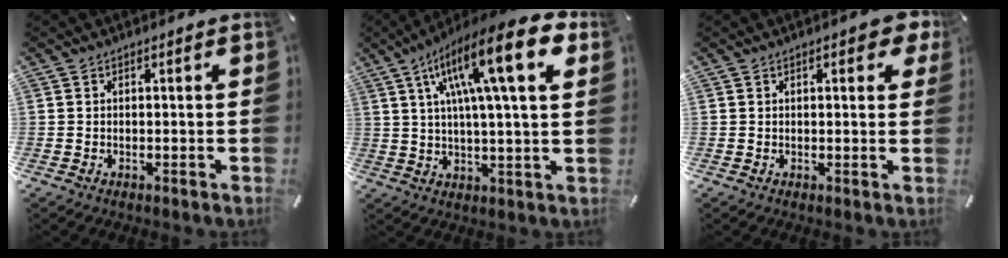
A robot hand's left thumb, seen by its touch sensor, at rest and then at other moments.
{"total": 20.0, "force": [8.7, 3.8, 17.6], "torque": [-0.300, -0.026, 0.127]}
{"total": 3.6, "force": [1.5, 1.5, 2.8], "torque": [-0.043, 0.002, 0.023]}